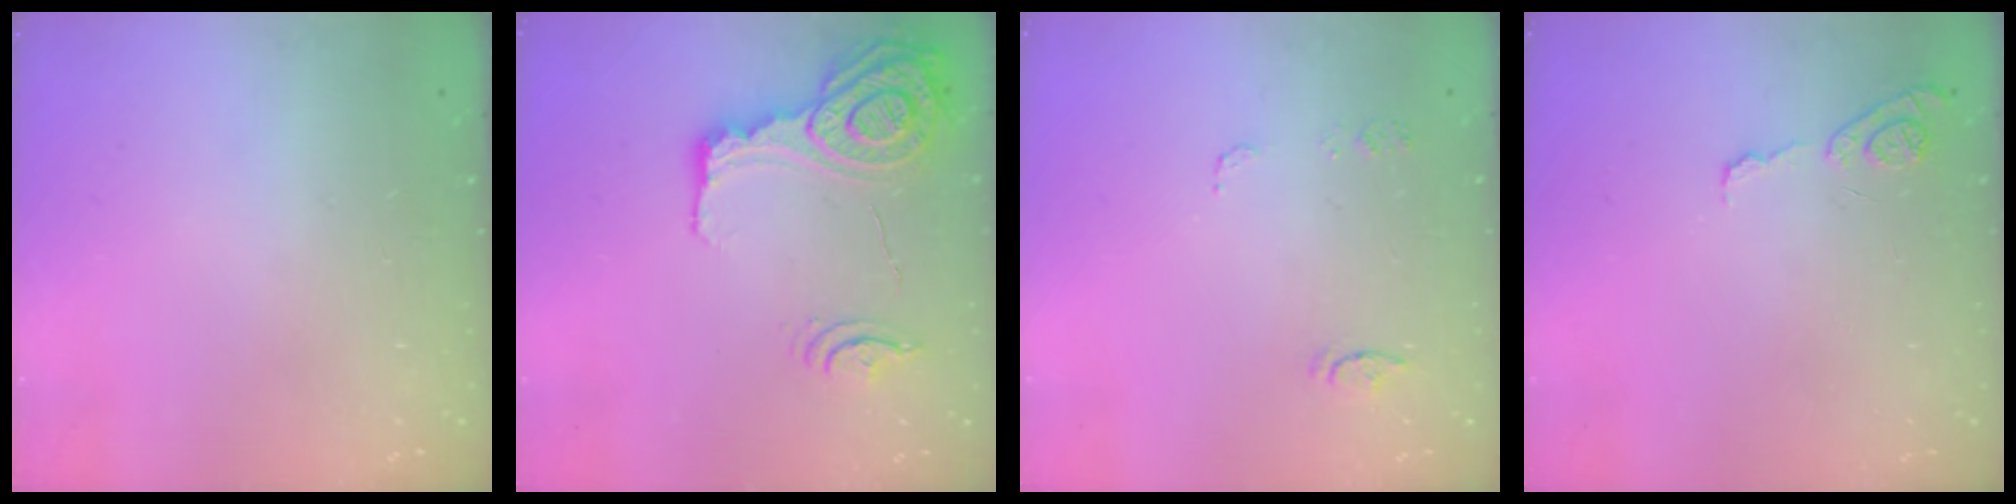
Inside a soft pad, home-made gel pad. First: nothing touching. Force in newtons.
{"total": 16.0, "press": 15.9, "slide": 1.2}
{"total": 6.9, "press": 6.9, "slide": 0.5}
{"total": 7.6, "press": 7.5, "slide": 0.8}